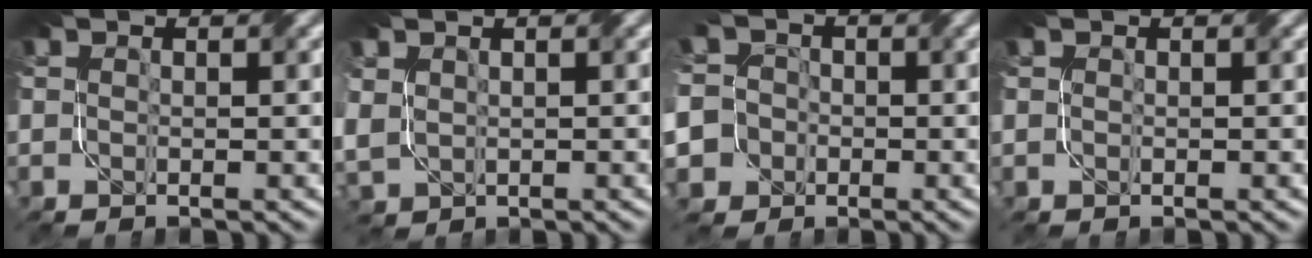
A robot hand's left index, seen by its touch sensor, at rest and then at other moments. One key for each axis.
{"total": 1.9, "fx": 0.8, "fy": 1.4, "fz": 1.0, "tx": -0.037, "ty": -0.001, "tz": 0.019}
{"total": 10.6, "fx": -3.2, "fy": 9.6, "fz": 3.1, "tx": -0.096, "ty": -0.005, "tz": -0.092}
{"total": 0.0}